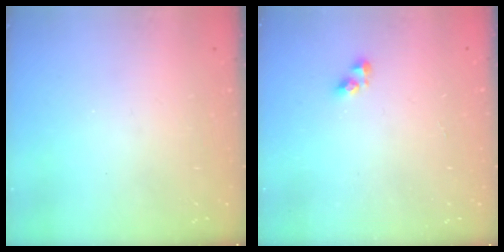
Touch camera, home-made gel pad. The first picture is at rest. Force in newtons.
{"total": 4.1, "press": 4.1, "slide": 0.5}